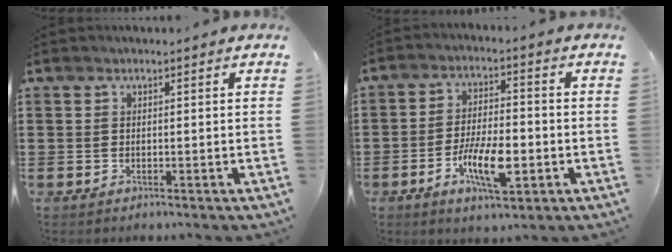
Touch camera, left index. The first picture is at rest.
{"total": 8.9, "force": [-2.9, 3.2, 7.8], "torque": [-0.152, -0.004, -0.050]}